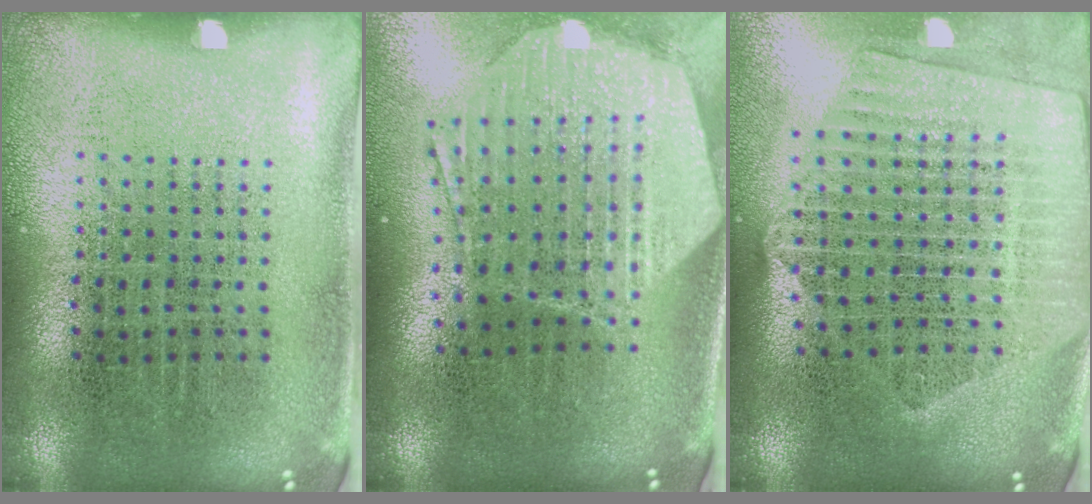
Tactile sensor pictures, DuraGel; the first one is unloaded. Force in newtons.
{"total": 2.7, "press": 2.1, "slide": 1.7}
{"total": 2.3, "press": 2.0, "slide": 1.1}